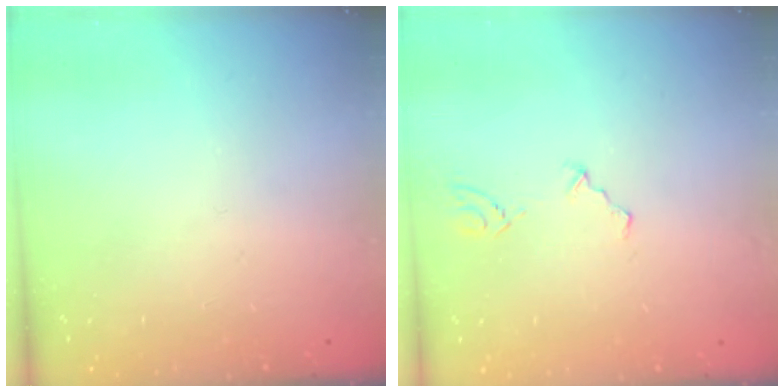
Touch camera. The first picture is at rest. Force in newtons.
{"total": 2.5, "press": 2.2, "slide": 1.2}